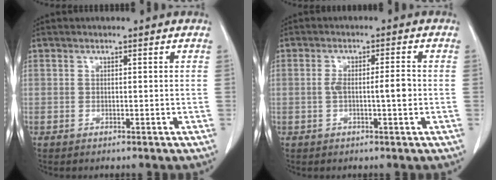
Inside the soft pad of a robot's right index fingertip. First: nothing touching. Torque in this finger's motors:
{"motor_torque": [0.61, -0.07, 0.24, 0.08]}